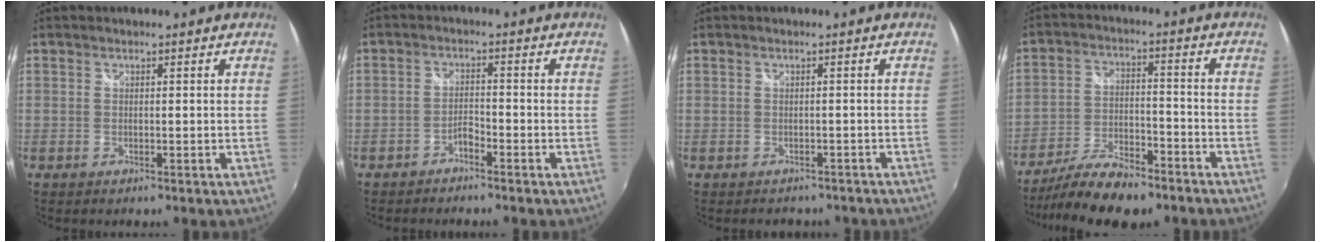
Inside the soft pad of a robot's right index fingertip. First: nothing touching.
{"total": 2.1, "force": [-1.9, 0.6, 0.8], "torque": [-0.020, 0.007, -0.034]}
{"total": 3.8, "force": [-2.9, 2.3, 0.9], "torque": [-0.008, 0.002, -0.033]}
{"total": 14.3, "force": [-11.4, 4.7, 7.3], "torque": [-0.159, -0.021, -0.194]}